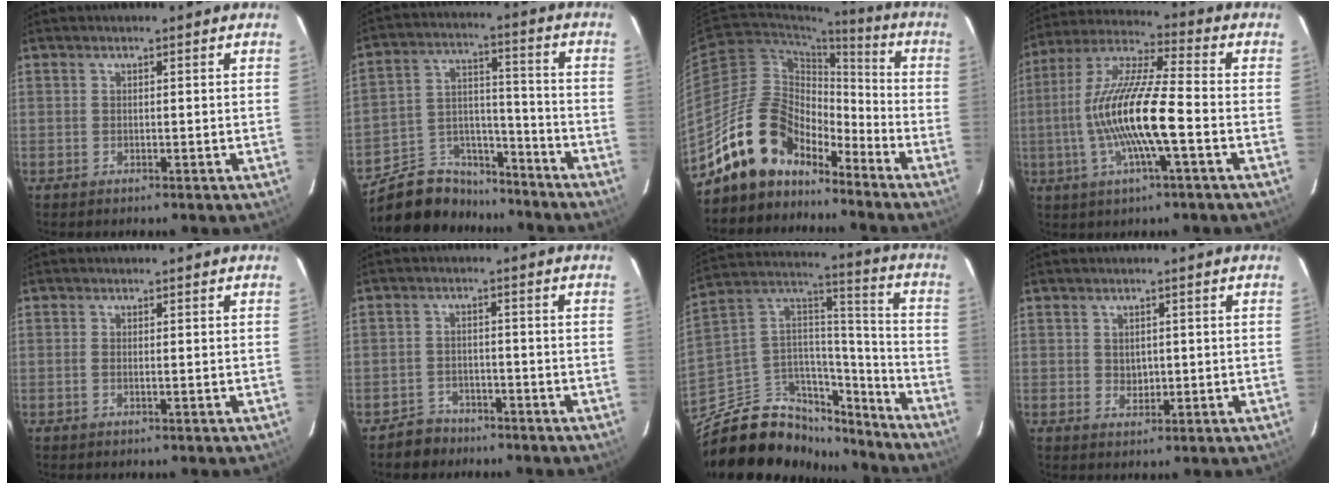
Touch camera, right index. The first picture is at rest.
{"total": 14.7, "force": [-12.2, 7.2, 3.7], "torque": [-0.084, 0.051, -0.192]}
{"total": 15.0, "force": [-11.7, 7.8, 5.1], "torque": [-0.097, 0.031, -0.204]}
{"total": 15.7, "force": [-3.3, 1.9, 15.2], "torque": [-0.299, 0.001, -0.066]}
{"total": 0.7, "force": [-0.1, 0.0, 0.7], "torque": [-0.016, 0.000, -0.005]}
{"total": 4.4, "force": [-3.4, 2.8, -0.1], "torque": [-0.009, 0.017, -0.057]}
{"total": 23.0, "force": [-17.8, 11.4, 9.0], "torque": [-0.181, 0.062, -0.278]}
{"total": 2.2, "force": [0.2, 2.0, 0.9], "torque": [-0.012, 0.000, 0.009]}